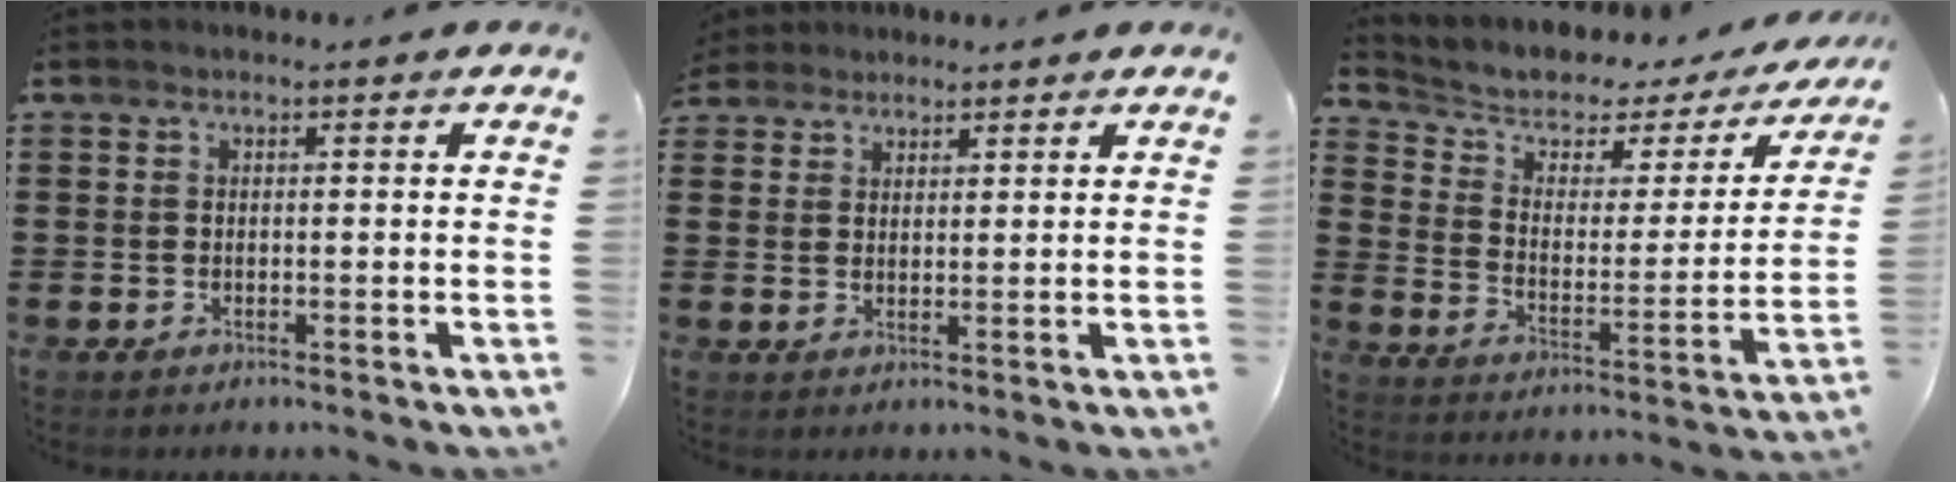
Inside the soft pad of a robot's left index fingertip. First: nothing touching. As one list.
[{"total": 2.6, "force": [2.5, 0.9, 0.0], "torque": [-0.010, 0.003, 0.048]}, {"total": 3.9, "force": [2.6, 2.4, 1.7], "torque": [-0.055, -0.021, 0.037]}]